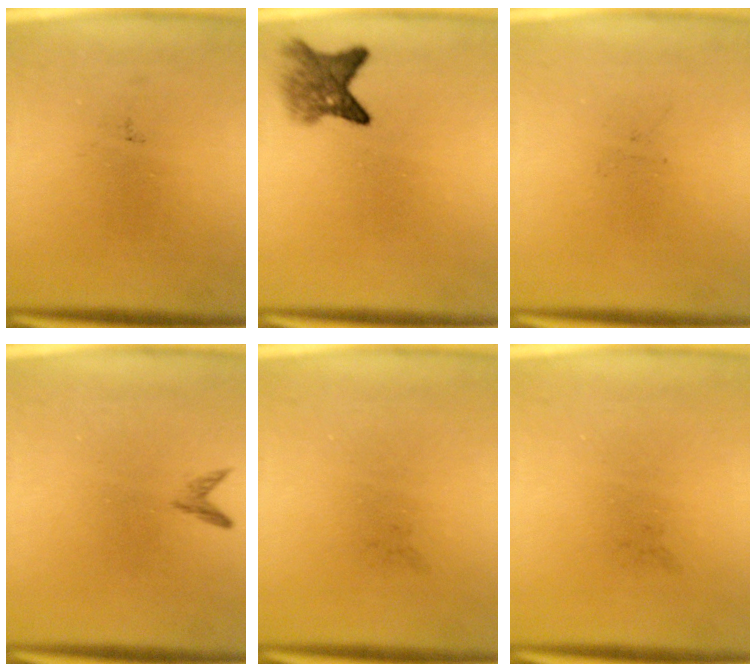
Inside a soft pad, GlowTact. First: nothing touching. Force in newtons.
{"total": 4.3}
{"total": 0.0}
{"total": 0.8}
{"total": 0.0}
{"total": 0.0}